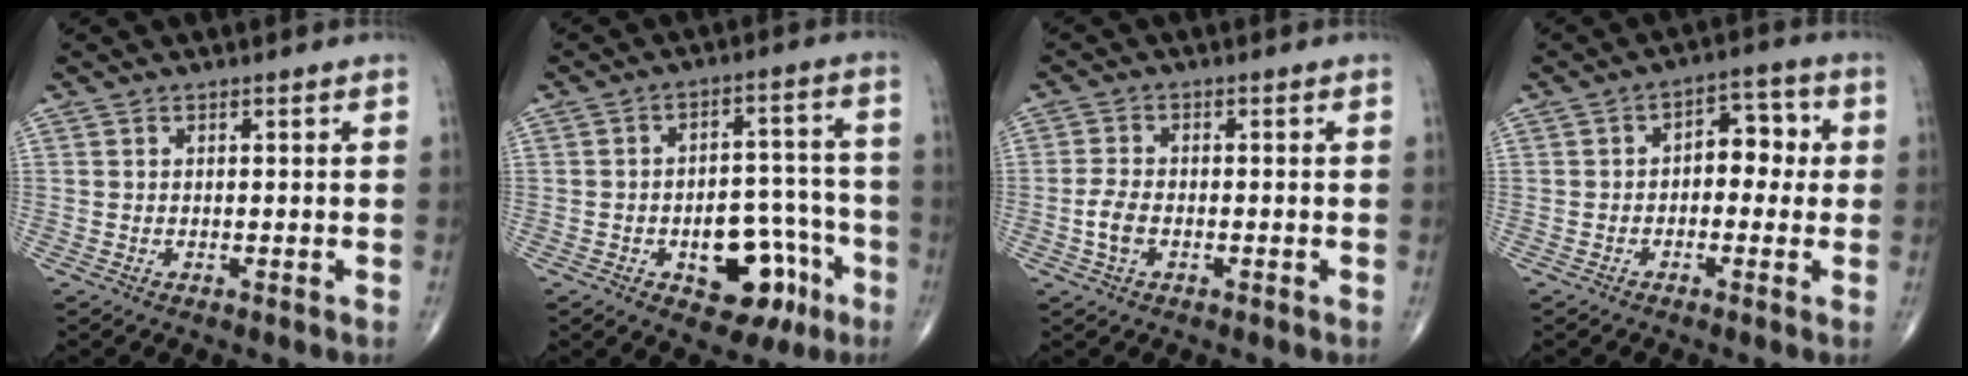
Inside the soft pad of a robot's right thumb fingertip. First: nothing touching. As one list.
[{"total": 13.1, "force": [-5.6, 7.7, 8.9], "torque": [-0.079, 0.053, -0.068]}, {"total": 3.7, "force": [-1.1, 2.1, 2.8], "torque": [-0.063, 0.008, -0.023]}, {"total": 6.7, "force": [0.1, 4.3, 5.1], "torque": [-0.034, 0.027, -0.009]}]